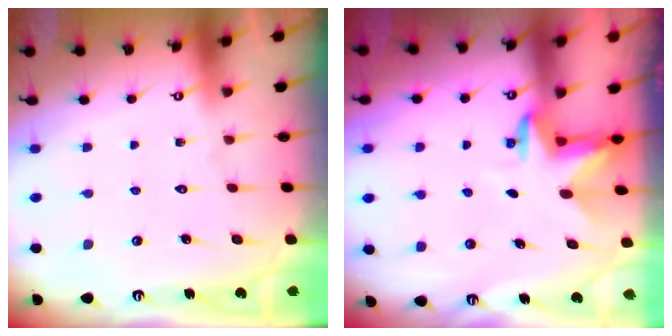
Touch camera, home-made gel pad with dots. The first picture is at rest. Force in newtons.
{"total": 3.0, "press": 2.9, "slide": 0.7}